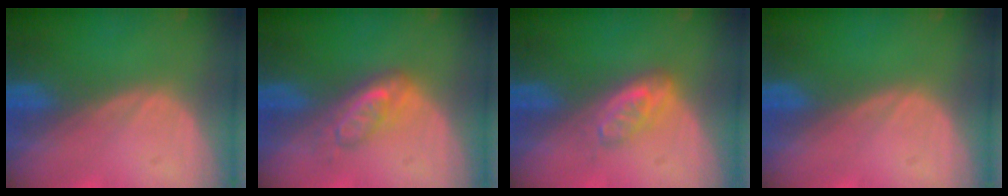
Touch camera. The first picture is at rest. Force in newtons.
{"total": 5.0, "press": 4.6, "slide": 2.0}
{"total": 4.3, "press": 4.0, "slide": 1.3}
{"total": 0.0}